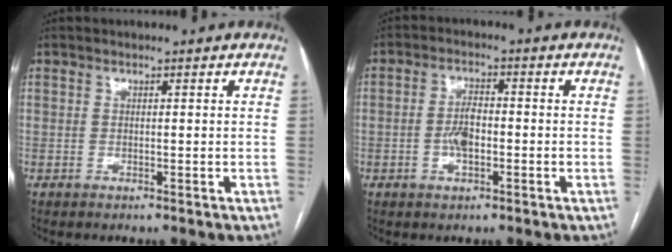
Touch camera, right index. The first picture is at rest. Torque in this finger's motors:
{"motor_torque": [0.86, 0.00, 0.47, 0.10]}